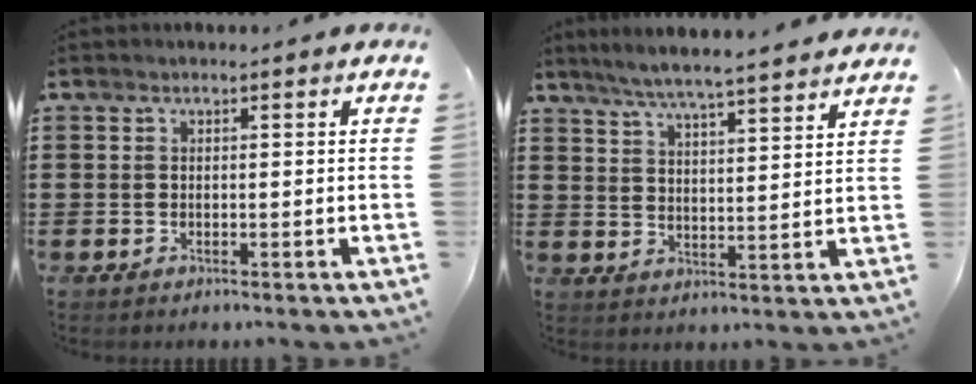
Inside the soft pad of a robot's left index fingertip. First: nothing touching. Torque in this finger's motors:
{"motor_torque": [1.53, -0.60, 0.29, 0.13]}